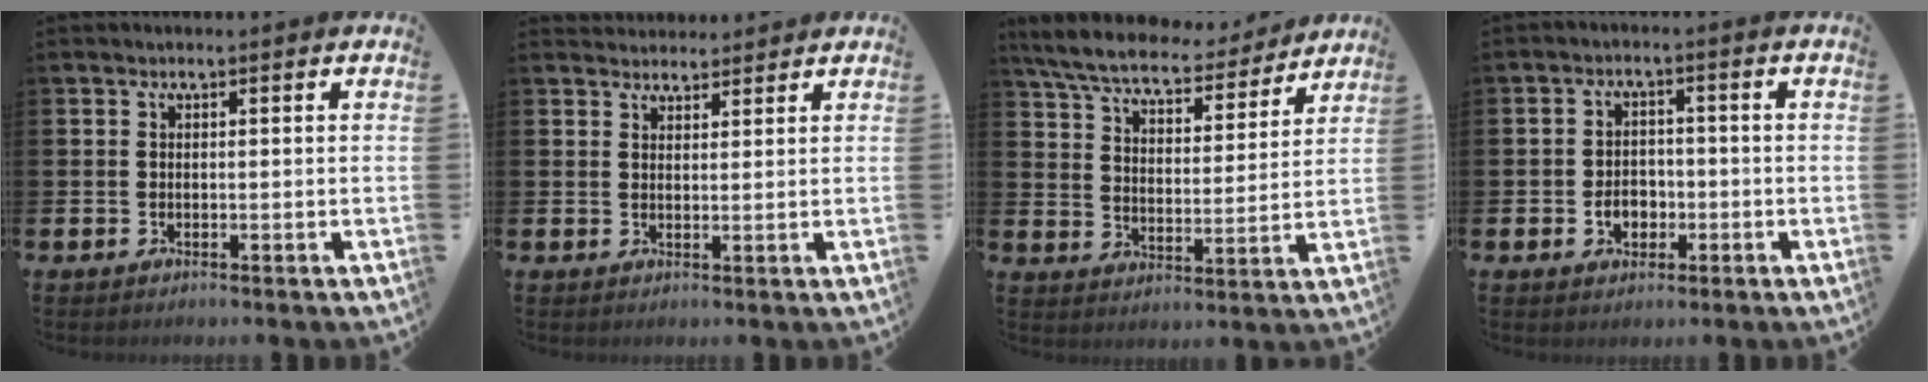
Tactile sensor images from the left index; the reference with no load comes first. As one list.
[{"total": 2.7, "force": [2.6, 0.7, -0.2], "torque": [0.009, -0.014, 0.046]}, {"total": 7.4, "force": [6.9, 1.6, 2.3], "torque": [-0.077, -0.045, 0.117]}, {"total": 3.4, "force": [-1.0, 2.6, 1.9], "torque": [-0.017, -0.006, -0.028]}]